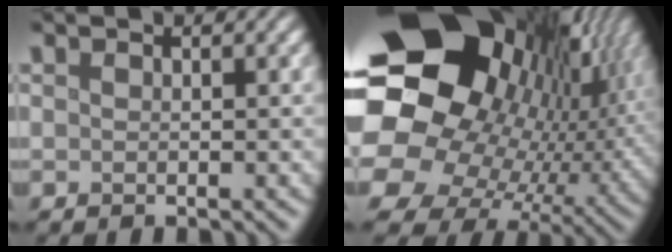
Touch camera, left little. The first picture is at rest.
{"total": 22.2, "force": [3.1, 17.9, 12.7], "torque": [-0.242, -0.032, 0.043]}